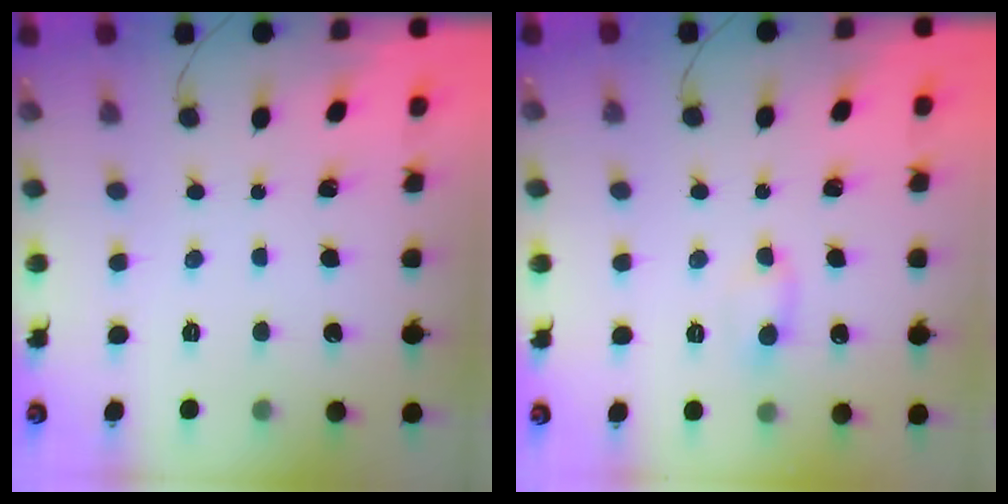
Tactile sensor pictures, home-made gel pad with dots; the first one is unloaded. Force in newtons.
{"total": 2.5, "press": 2.4, "slide": 0.8}